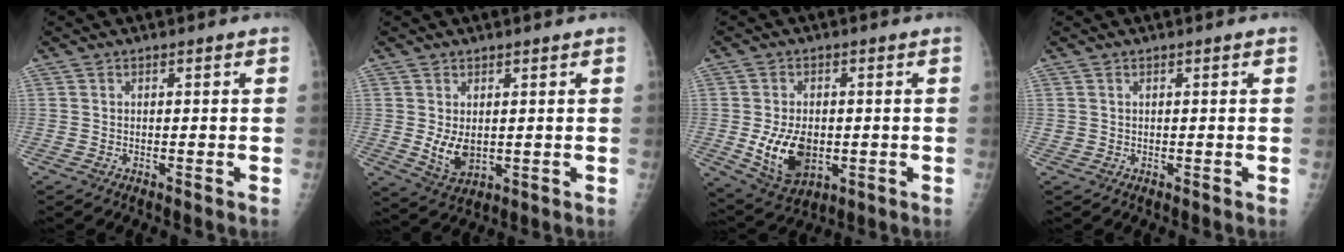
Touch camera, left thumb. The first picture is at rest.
{"total": 5.1, "force": [0.5, 3.4, 3.8], "torque": [-0.056, -0.015, 0.022]}
{"total": 10.2, "force": [-1.3, 6.9, 7.4], "torque": [-0.106, -0.009, -0.005]}
{"total": 0.5, "force": [0.3, 0.3, 0.2], "torque": [0.003, 0.000, 0.004]}